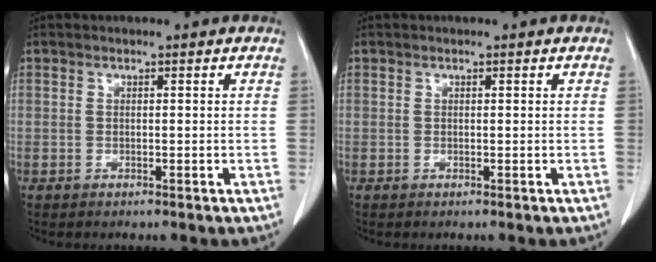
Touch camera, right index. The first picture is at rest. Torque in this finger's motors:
{"motor_torque": [0.01, -0.02, -0.01, 0.00]}